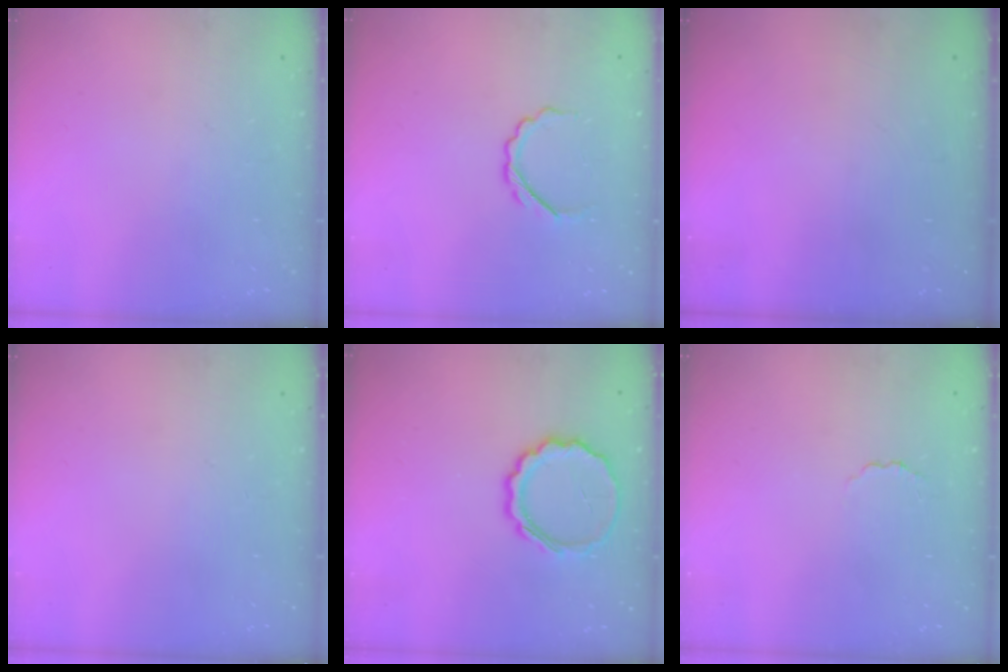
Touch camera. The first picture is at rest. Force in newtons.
{"total": 4.9, "press": 4.8, "slide": 1.1}
{"total": 0.0}
{"total": 0.0}
{"total": 7.8, "press": 7.7, "slide": 1.4}
{"total": 2.0, "press": 1.9, "slide": 0.6}